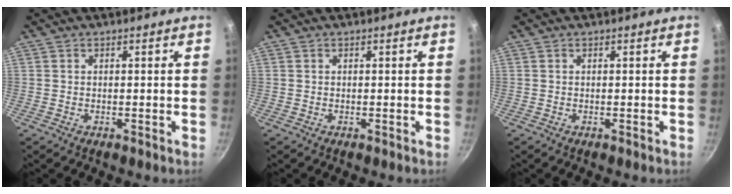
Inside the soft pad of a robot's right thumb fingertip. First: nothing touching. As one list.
[{"total": 0.0}, {"total": 0.0}]